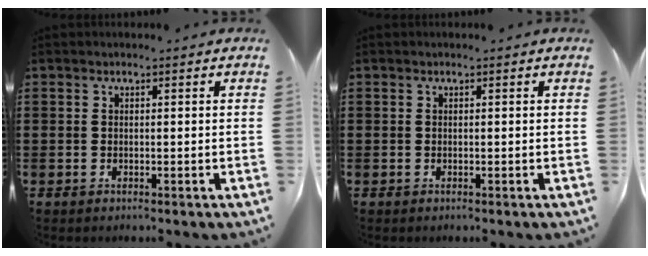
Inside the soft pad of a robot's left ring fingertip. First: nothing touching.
{"total": 0.0}